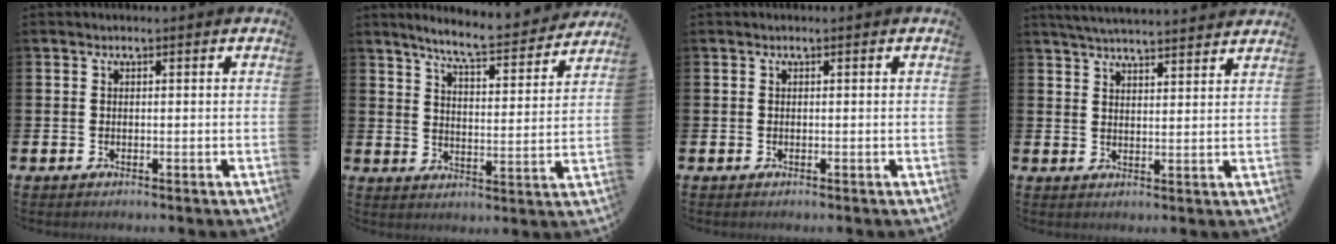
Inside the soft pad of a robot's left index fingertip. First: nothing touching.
{"total": 7.4, "force": [6.9, 0.3, 2.7], "torque": [-0.071, -0.044, 0.118]}
{"total": 0.0}
{"total": 4.7, "force": [4.7, -0.1, 0.6], "torque": [-0.019, -0.025, 0.083]}